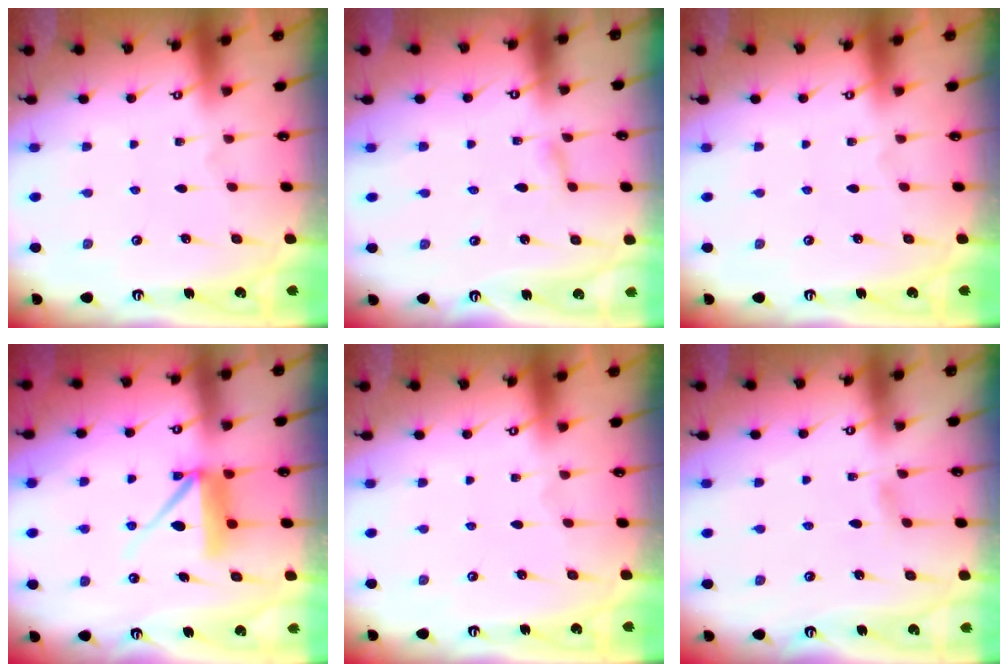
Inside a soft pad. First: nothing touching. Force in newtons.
{"total": 2.1, "press": 2.1, "slide": 0.3}
{"total": 0.0}
{"total": 9.6, "press": 9.5, "slide": 0.9}
{"total": 0.0}
{"total": 3.9, "press": 3.9, "slide": 0.5}